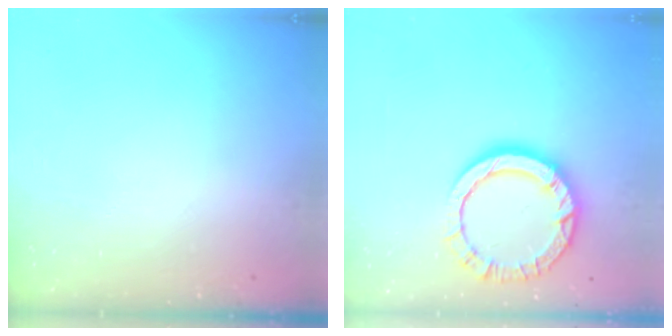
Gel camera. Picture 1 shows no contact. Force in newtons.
{"total": 11.5, "press": 11.5, "slide": 0.9}